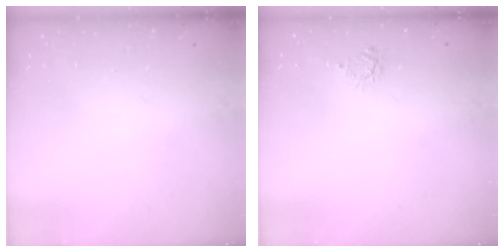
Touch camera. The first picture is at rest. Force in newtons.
{"total": 3.5, "press": 3.5, "slide": 0.3}